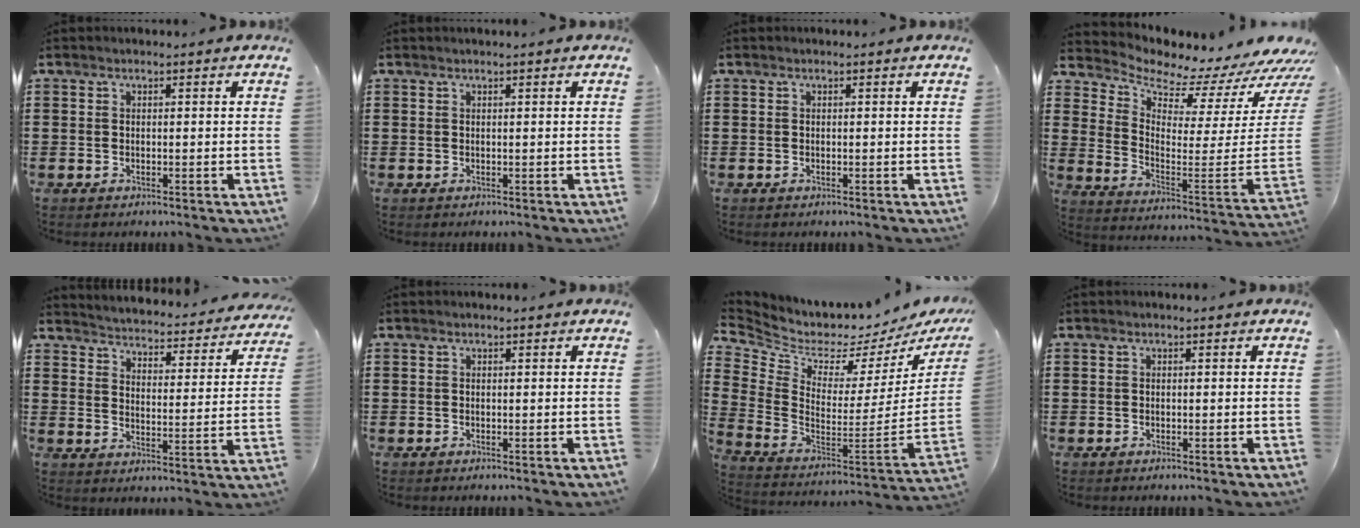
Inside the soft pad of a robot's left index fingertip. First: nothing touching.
{"total": 0.0}
{"total": 0.0}
{"total": 4.2, "force": [4.0, 1.0, 1.0], "torque": [-0.027, -0.074, 0.057]}
{"total": 3.3, "force": [3.3, -0.3, 0.0], "torque": [-0.023, -0.036, 0.047]}
{"total": 0.0}
{"total": 2.7, "force": [2.1, 1.6, 0.8], "torque": [-0.042, -0.046, 0.028]}
{"total": 0.0}